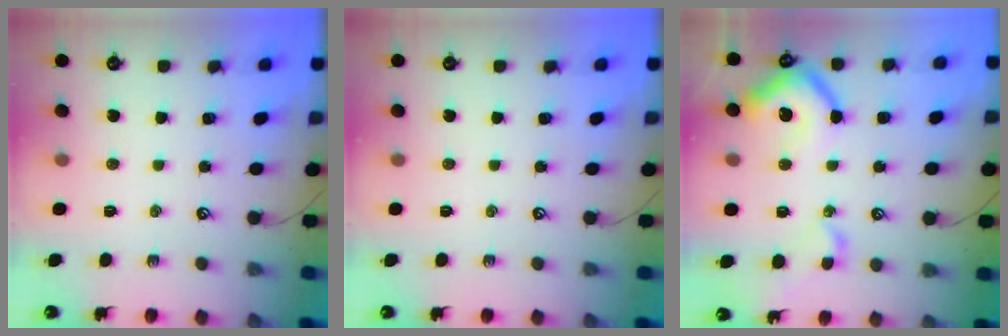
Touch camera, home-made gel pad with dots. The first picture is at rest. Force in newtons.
{"total": 0.0}
{"total": 13.7, "press": 13.5, "slide": 1.8}